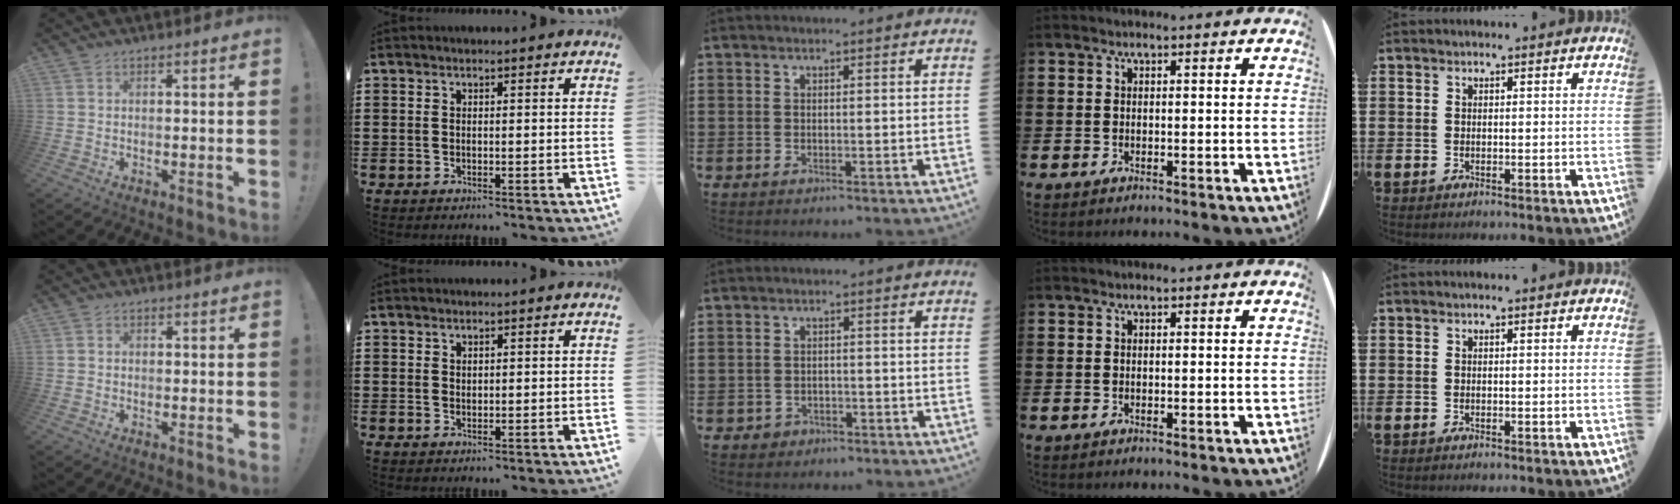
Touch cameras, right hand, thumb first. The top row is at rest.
{"thumb": {"total": 0.8, "force": [-0.3, 0.7, 0.2], "torque": [-0.004, 0.002, -0.005]}, "index": {"total": 0.8, "force": [0.7, 0.5, 0.2], "torque": [-0.005, 0.003, 0.013]}, "middle": {"total": 1.4, "force": [-1.1, 0.8, 0.1], "torque": [-0.006, 0.002, -0.027]}}